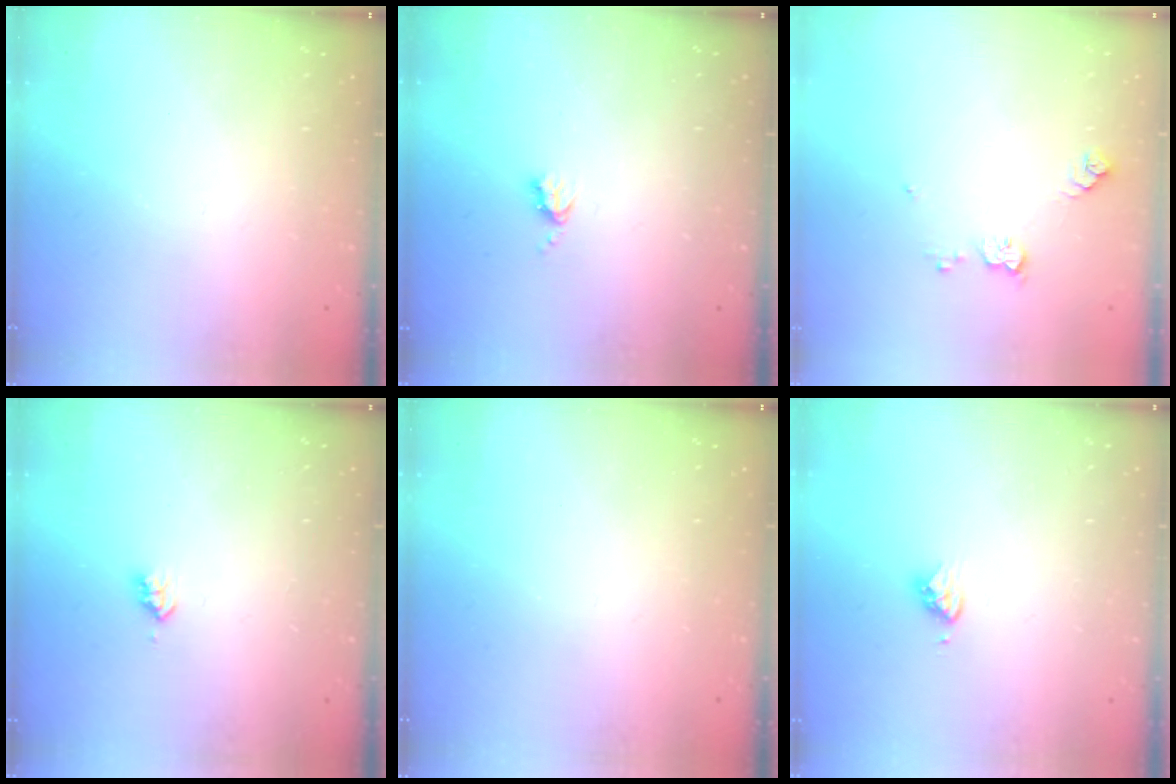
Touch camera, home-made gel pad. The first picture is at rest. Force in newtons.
{"total": 3.7, "press": 3.6, "slide": 0.5}
{"total": 6.8, "press": 6.8, "slide": 0.5}
{"total": 3.1, "press": 3.1, "slide": 0.4}
{"total": 0.0}
{"total": 3.6, "press": 3.5, "slide": 0.7}